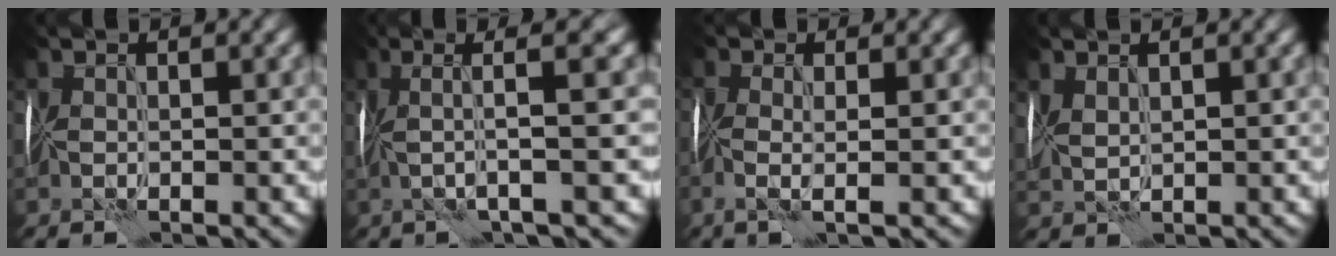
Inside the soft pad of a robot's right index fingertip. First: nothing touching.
{"total": 5.3, "force": [1.1, 0.5, 5.2], "torque": [-0.092, 0.018, 0.016]}
{"total": 2.1, "force": [-0.6, 0.2, 2.0], "torque": [-0.044, -0.004, -0.019]}
{"total": 1.8, "force": [1.2, 0.7, 1.1], "torque": [-0.031, 0.007, 0.028]}